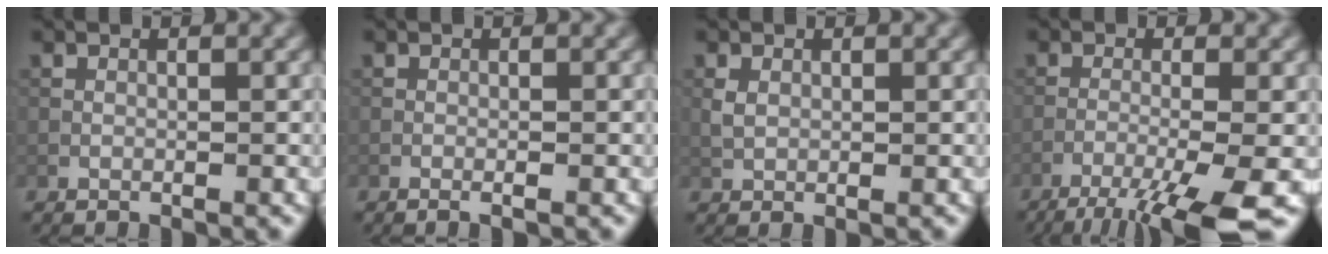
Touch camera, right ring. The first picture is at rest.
{"total": 0.5, "force": [0.1, 0.0, 0.5], "torque": [-0.009, 0.005, -0.002]}
{"total": 1.1, "force": [0.7, 0.7, 0.6], "torque": [-0.017, 0.001, 0.015]}
{"total": 7.2, "force": [-4.5, 0.8, 5.5], "torque": [-0.088, -0.003, -0.083]}